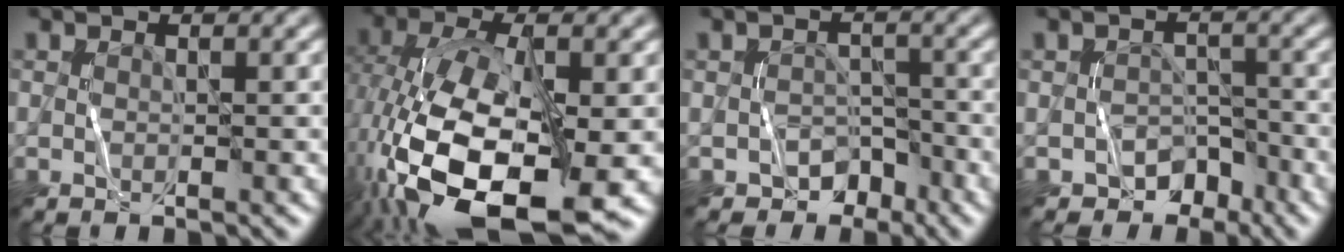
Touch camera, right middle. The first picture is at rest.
{"total": 15.1, "force": [-4.0, 7.3, 12.6], "torque": [-0.251, -0.022, -0.061]}
{"total": 2.9, "force": [-2.3, 1.8, 0.2], "torque": [0.013, 0.004, -0.033]}
{"total": 3.4, "force": [-2.8, 2.0, 0.4], "torque": [0.013, 0.003, -0.038]}